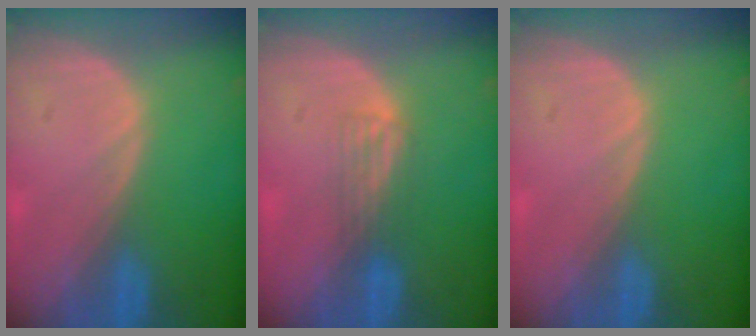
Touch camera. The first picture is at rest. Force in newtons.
{"total": 2.5, "press": 2.2, "slide": 1.3}
{"total": 0.0}